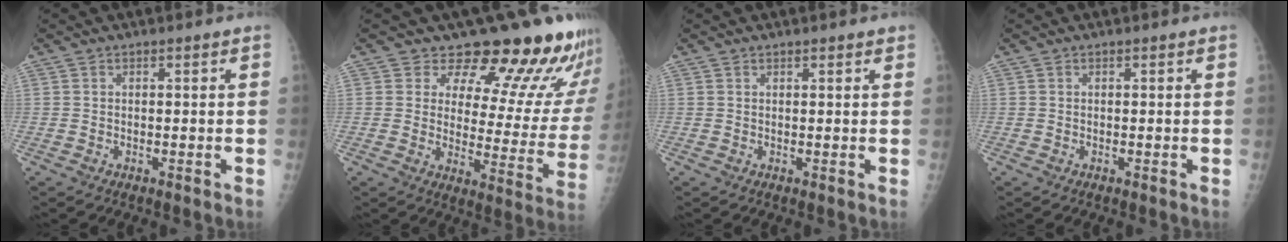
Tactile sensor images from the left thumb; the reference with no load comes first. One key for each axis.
{"total": 18.5, "fx": 15.7, "fy": 6.5, "fz": 7.5, "tx": -0.042, "ty": -0.116, "tz": 0.184}
{"total": 1.3, "fx": 1.0, "fy": 0.3, "fz": 0.7, "tx": -0.005, "ty": 0.000, "tz": 0.013}
{"total": 0.0}